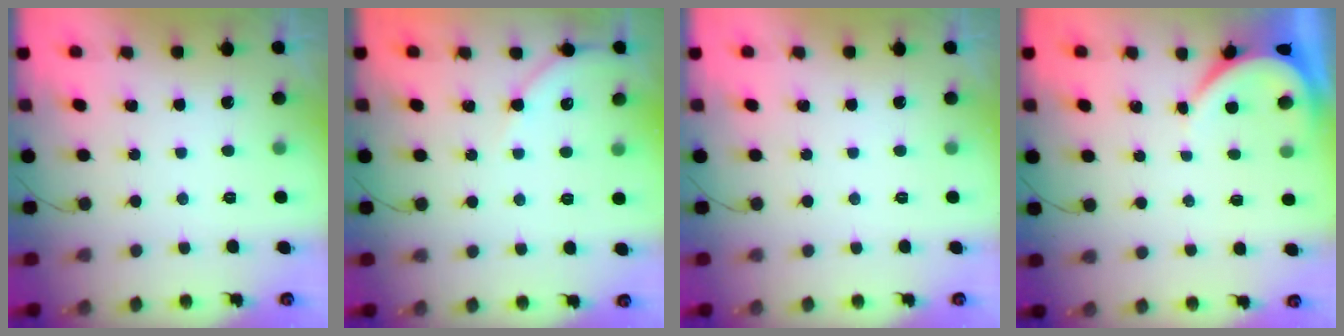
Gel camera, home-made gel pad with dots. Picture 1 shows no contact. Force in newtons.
{"total": 5.1, "press": 5.1, "slide": 0.7}
{"total": 0.0}
{"total": 3.4, "press": 3.4, "slide": 0.5}